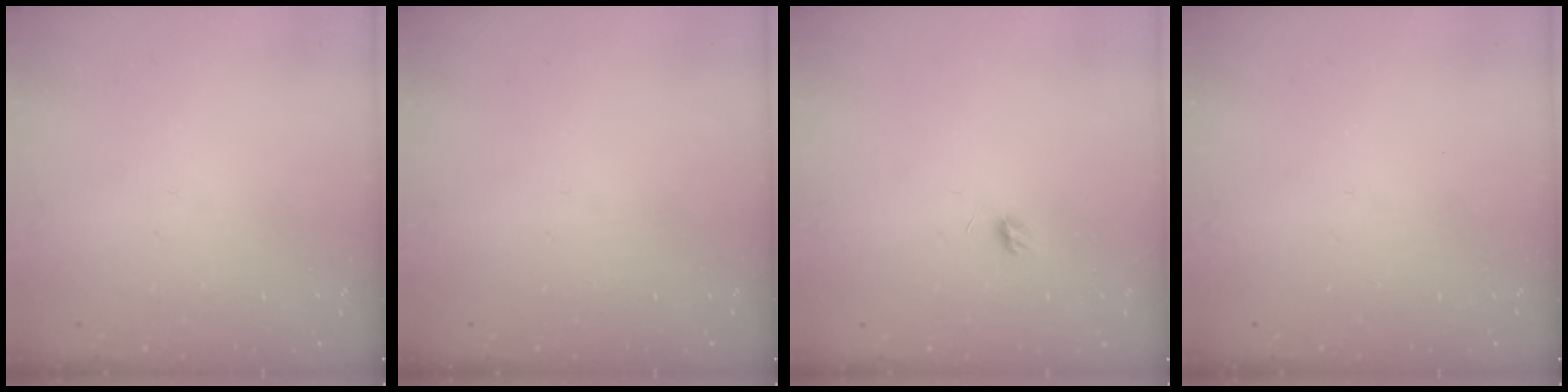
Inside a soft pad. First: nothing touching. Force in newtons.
{"total": 0.0}
{"total": 3.7, "press": 3.7, "slide": 0.3}
{"total": 0.0}